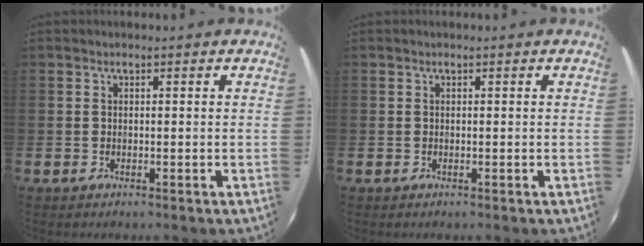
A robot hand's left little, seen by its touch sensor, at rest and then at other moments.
{"total": 0.0}